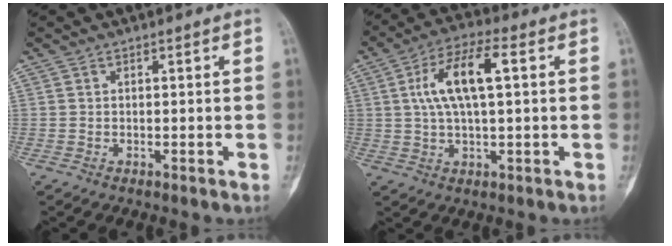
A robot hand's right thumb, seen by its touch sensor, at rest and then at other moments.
{"total": 11.3, "force": [2.3, 4.1, 10.3], "torque": [-0.202, 0.021, 0.039]}